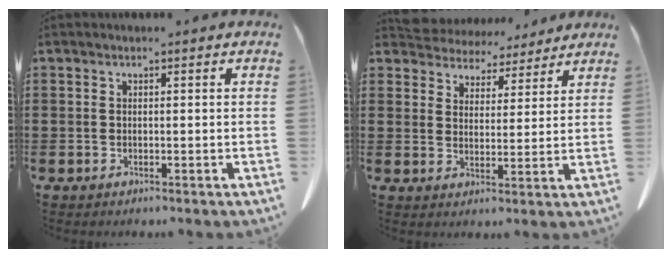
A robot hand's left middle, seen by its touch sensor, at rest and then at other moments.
{"total": 4.6, "force": [4.4, 1.3, -0.3], "torque": [-0.020, -0.027, 0.080]}